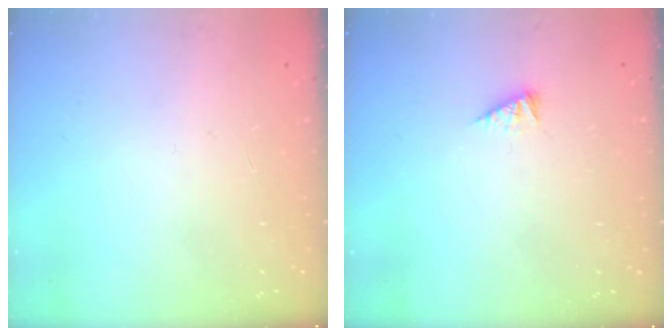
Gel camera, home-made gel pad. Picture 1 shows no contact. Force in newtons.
{"total": 2.8, "press": 2.8, "slide": 0.3}